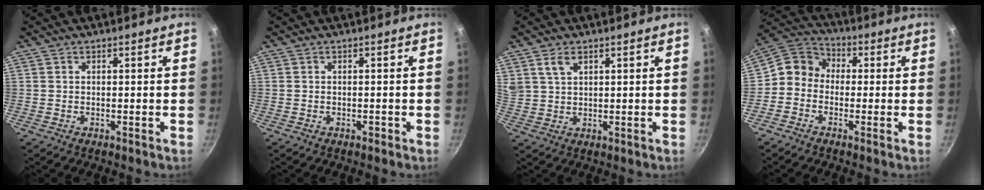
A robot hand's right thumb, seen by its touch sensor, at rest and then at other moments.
{"total": 0.6, "force": [-0.4, 0.3, 0.3], "torque": [-0.004, 0.004, -0.003]}
{"total": 4.5, "force": [2.6, 2.5, 2.6], "torque": [-0.042, -0.005, 0.056]}
{"total": 7.3, "force": [-1.0, 6.4, 3.4], "torque": [-0.045, 0.035, -0.047]}